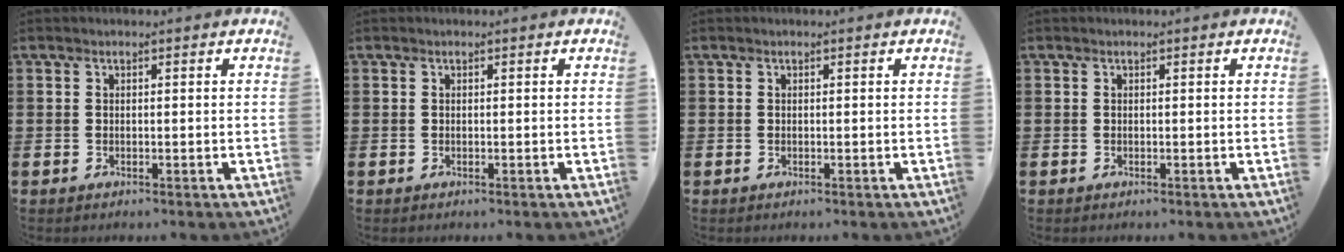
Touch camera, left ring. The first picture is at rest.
{"total": 0.0}
{"total": 0.0}
{"total": 0.0}